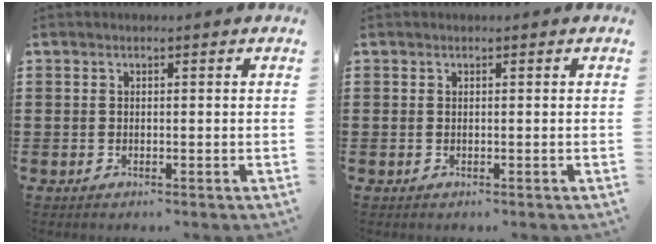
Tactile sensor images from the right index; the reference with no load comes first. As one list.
[{"total": 0.0}]